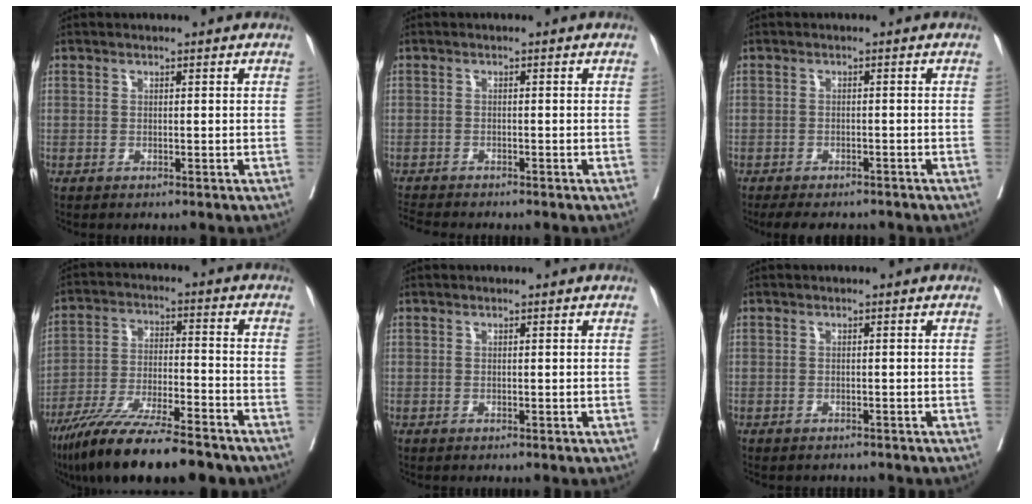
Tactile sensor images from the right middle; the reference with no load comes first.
{"total": 4.5, "force": [-4.3, 0.2, 1.4], "torque": [-0.020, -0.013, -0.073]}
{"total": 7.7, "force": [-6.8, 2.4, 2.8], "torque": [-0.030, -0.006, -0.089]}
{"total": 17.2, "force": [-13.7, 2.6, 10.1], "torque": [-0.169, -0.029, -0.229]}
{"total": 0.0}
{"total": 2.6, "force": [-2.4, 0.9, 0.5], "torque": [-0.007, -0.002, -0.032]}